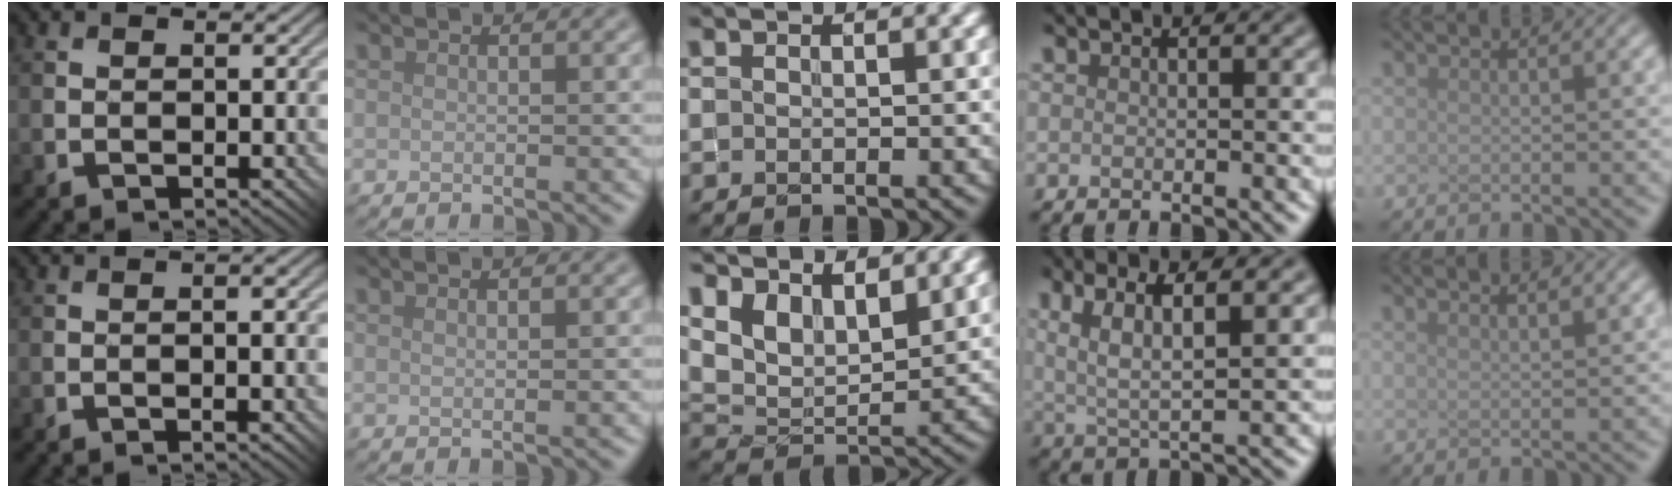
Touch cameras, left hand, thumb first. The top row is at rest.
{"thumb": {"total": 3.7, "force": [-1.6, 0.9, 3.2], "torque": [-0.040, 0.004, -0.016]}, "index": {"total": 0.9, "force": [0.4, 0.3, 0.7], "torque": [-0.007, 0.002, 0.003]}, "middle": {"total": 7.1, "force": [5.2, 3.1, 3.7], "torque": [-0.086, 0.000, 0.092]}, "ring": {"total": 5.4, "force": [2.1, 1.5, 4.8], "torque": [-0.092, 0.001, 0.041]}, "little": {"total": 1.7, "force": [1.3, 0.4, 0.9], "torque": [-0.005, 0.023, 0.008]}}